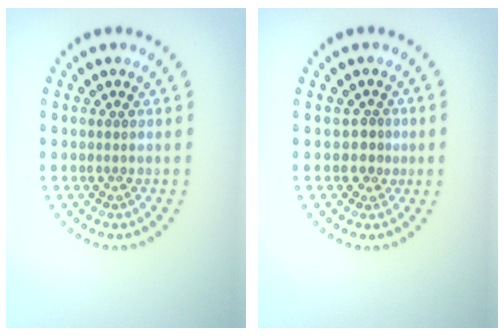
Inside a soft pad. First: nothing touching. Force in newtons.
{"total": 1.6, "press": 1.3, "slide": 0.9}